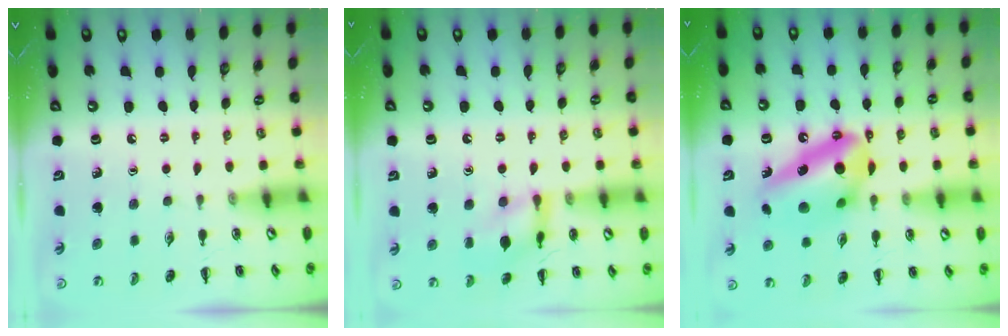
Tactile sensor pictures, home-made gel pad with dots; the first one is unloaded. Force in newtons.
{"total": 11.8, "press": 11.8, "slide": 0.2}
{"total": 16.2, "press": 16.2, "slide": 0.3}